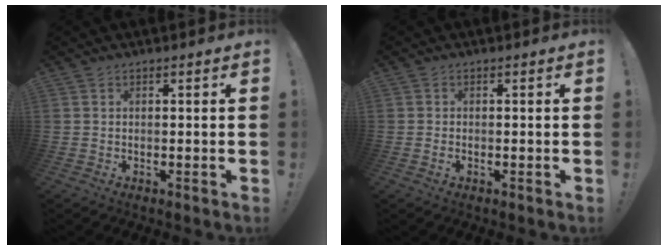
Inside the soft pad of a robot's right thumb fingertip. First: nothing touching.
{"total": 0.8, "force": [-0.4, 0.5, 0.4], "torque": [-0.006, 0.002, -0.007]}